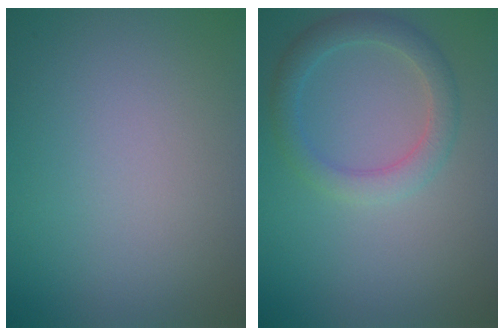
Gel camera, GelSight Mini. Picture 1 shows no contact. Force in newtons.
{"total": 2.9, "press": 2.9, "slide": 0.1}